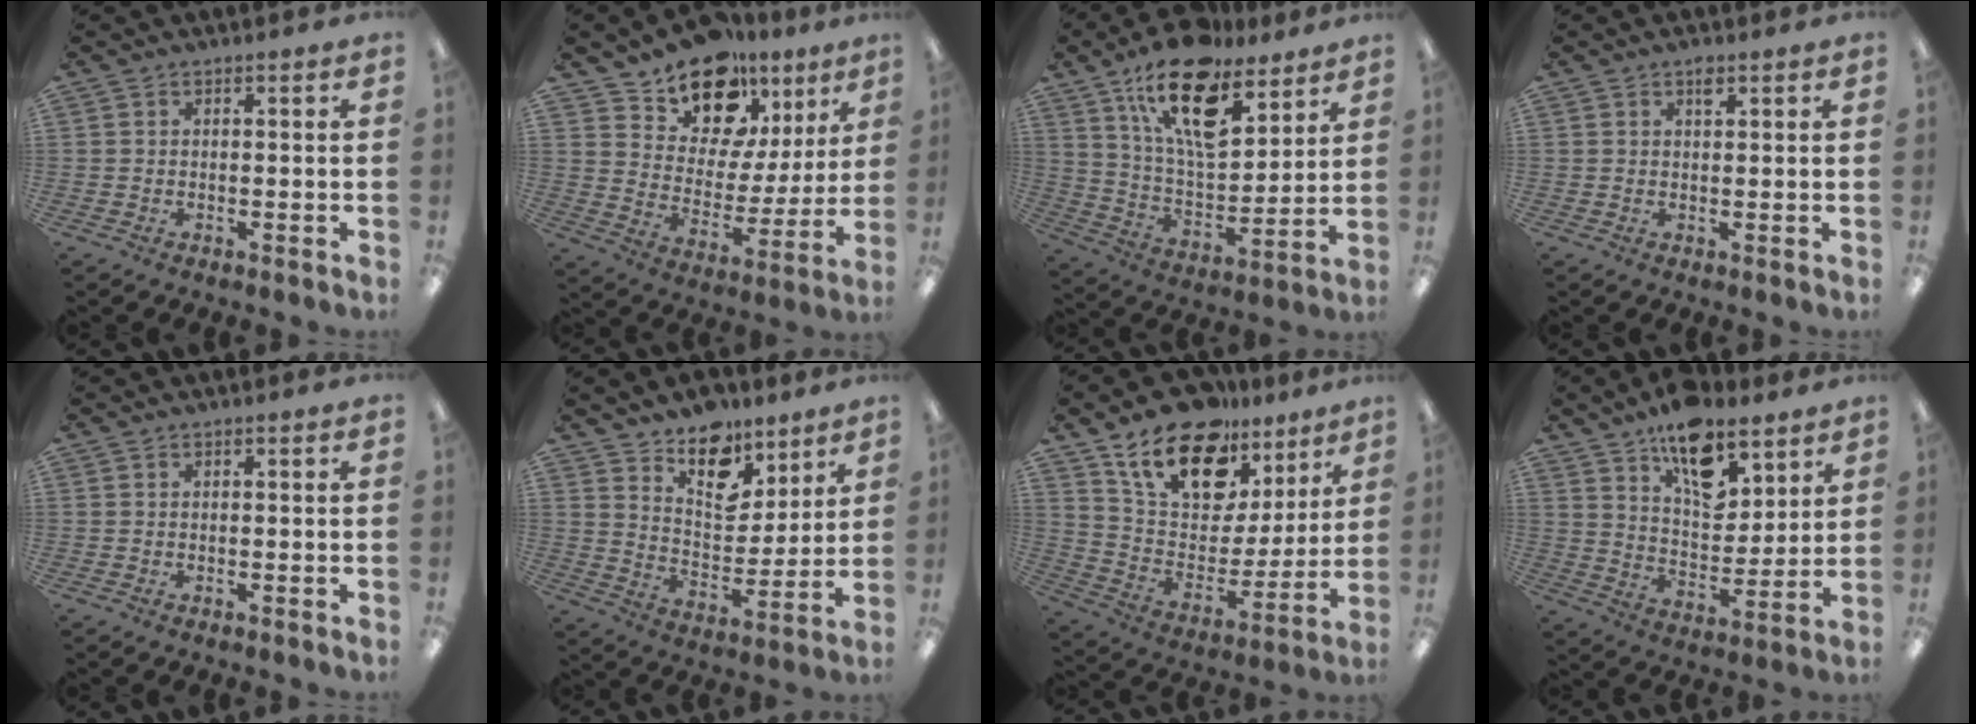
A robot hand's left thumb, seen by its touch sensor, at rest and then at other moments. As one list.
[{"total": 15.0, "force": [11.8, 8.2, 4.3], "torque": [-0.082, -0.090, 0.220]}, {"total": 19.7, "force": [13.0, 8.4, 12.3], "torque": [-0.209, -0.068, 0.225]}, {"total": 1.8, "force": [1.1, 0.7, 1.3], "torque": [-0.021, -0.001, 0.018]}, {"total": 0.0}, {"total": 12.5, "force": [9.7, 6.7, 4.2], "torque": [-0.067, -0.071, 0.181]}, {"total": 20.1, "force": [13.6, 11.2, 9.6], "torque": [-0.179, -0.072, 0.247]}, {"total": 14.9, "force": [10.1, 7.6, 7.9], "torque": [-0.110, -0.057, 0.176]}]